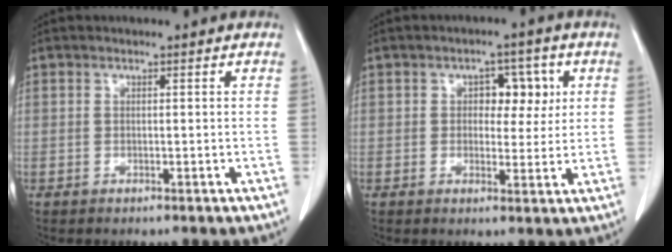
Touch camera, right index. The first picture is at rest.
{"total": 5.1, "force": [1.3, 3.1, 3.9], "torque": [-0.044, 0.013, 0.020]}